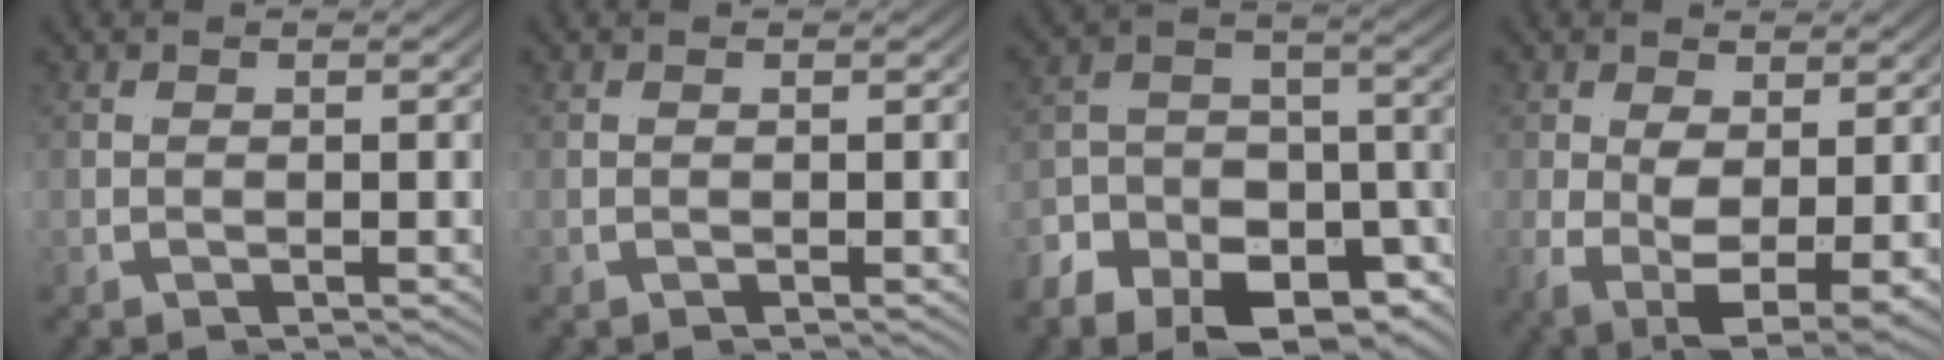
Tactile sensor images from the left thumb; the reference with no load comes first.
{"total": 0.0}
{"total": 7.8, "force": [-4.5, 3.7, 5.2], "torque": [-0.076, -0.003, -0.090]}
{"total": 4.3, "force": [-0.2, 1.6, 3.9], "torque": [-0.095, -0.021, 0.001]}